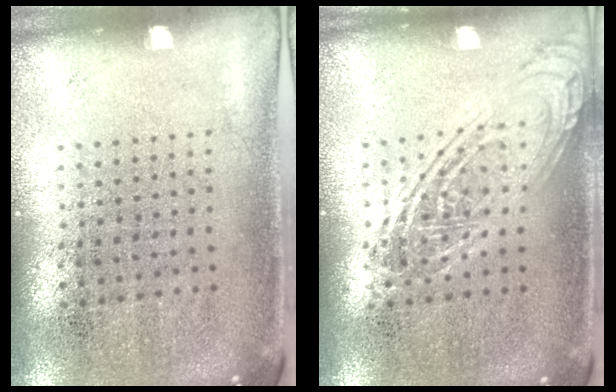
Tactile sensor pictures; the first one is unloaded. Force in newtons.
{"total": 2.5, "press": 2.4, "slide": 0.3}